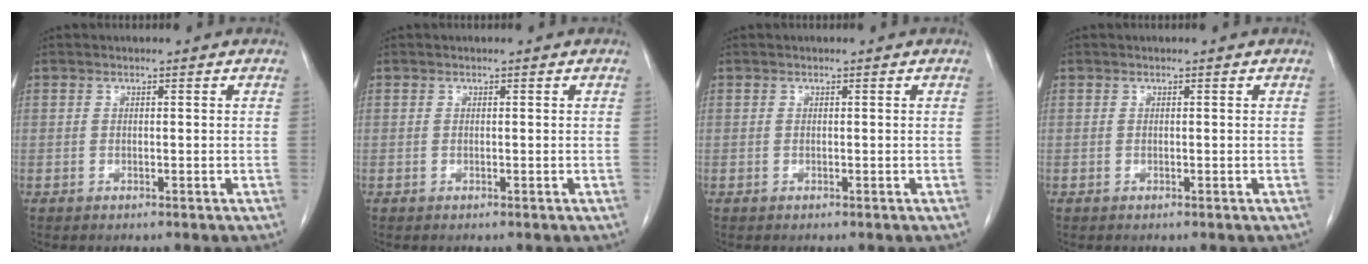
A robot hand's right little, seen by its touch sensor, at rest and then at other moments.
{"total": 0.0}
{"total": 0.0}
{"total": 0.0}